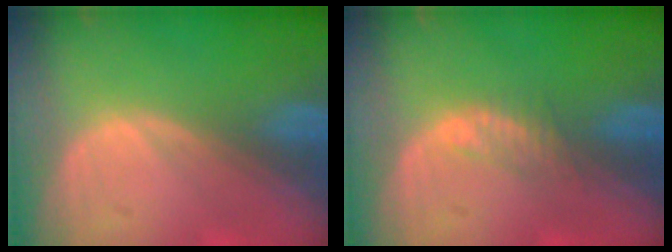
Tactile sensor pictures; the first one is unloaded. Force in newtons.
{"total": 1.8, "press": 1.8, "slide": 0.1}